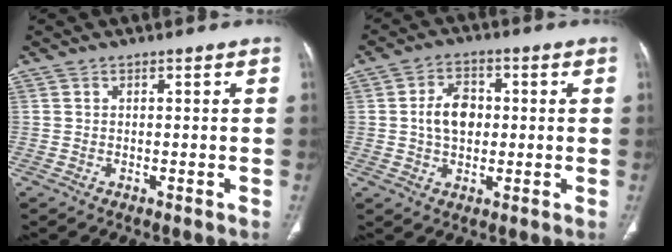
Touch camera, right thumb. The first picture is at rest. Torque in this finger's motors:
{"motor_torque": [0.17, 0.80, 1.16, -0.25, 0.02]}